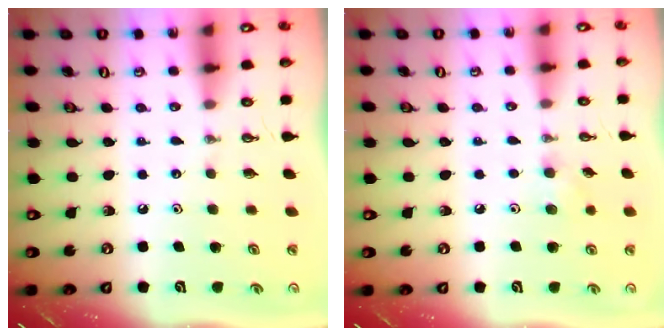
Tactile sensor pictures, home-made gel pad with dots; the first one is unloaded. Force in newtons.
{"total": 5.7, "press": 5.5, "slide": 1.5}